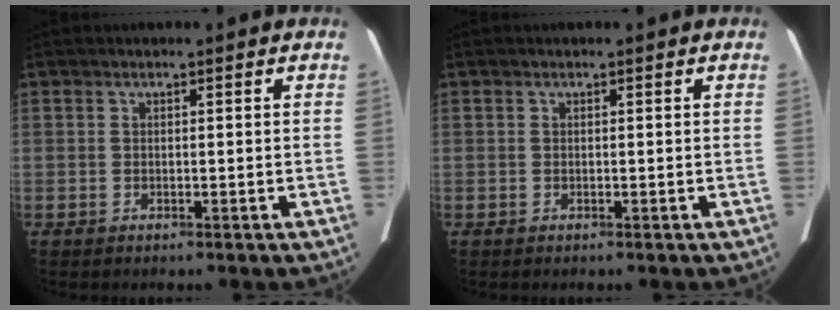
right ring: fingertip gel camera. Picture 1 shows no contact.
{"total": 0.0}